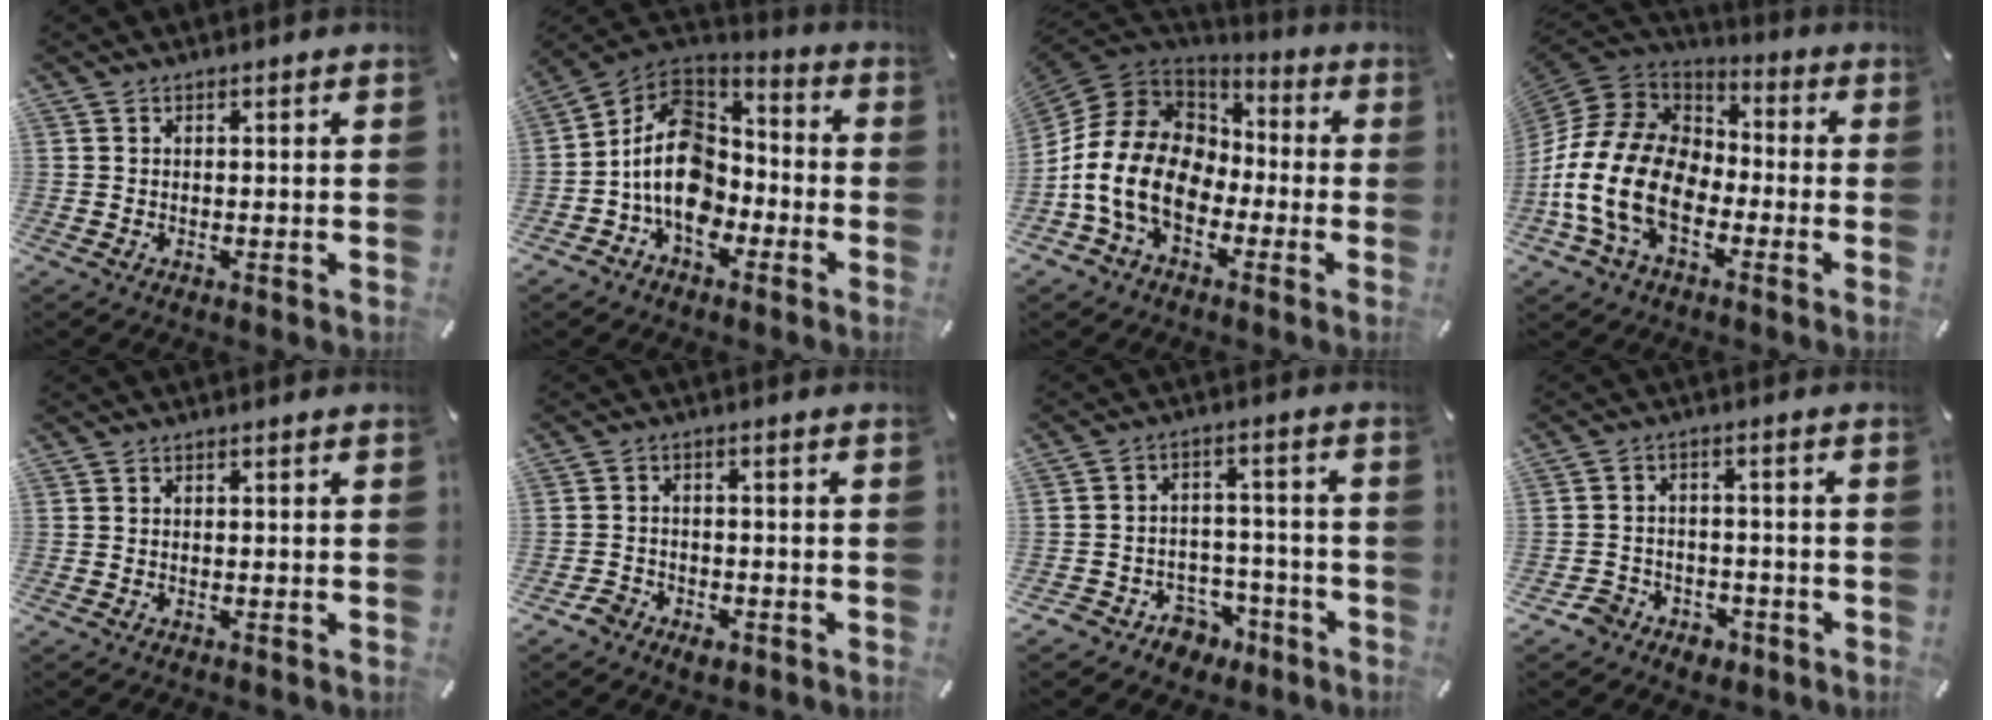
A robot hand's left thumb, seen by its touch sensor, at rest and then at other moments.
{"total": 15.2, "force": [-4.8, 11.2, 9.0], "torque": [-0.174, 0.026, -0.091]}
{"total": 16.2, "force": [-4.5, 12.3, 9.6], "torque": [-0.215, 0.017, -0.078]}
{"total": 18.2, "force": [-7.1, 12.2, 11.5], "torque": [-0.260, 0.022, -0.128]}
{"total": 0.0}
{"total": 3.8, "force": [-2.5, 2.7, 1.0], "torque": [-0.020, 0.009, -0.048]}
{"total": 6.9, "force": [-2.9, 6.1, 1.4], "torque": [-0.023, 0.023, -0.043]}
{"total": 5.0, "force": [-2.8, 4.0, 1.0], "torque": [-0.020, 0.014, -0.051]}